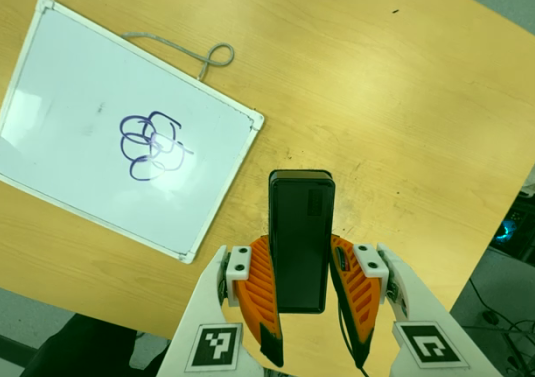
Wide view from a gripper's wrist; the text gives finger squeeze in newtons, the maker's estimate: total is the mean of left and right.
{"total": 5.8, "left": 3.9, "right": 7.8}